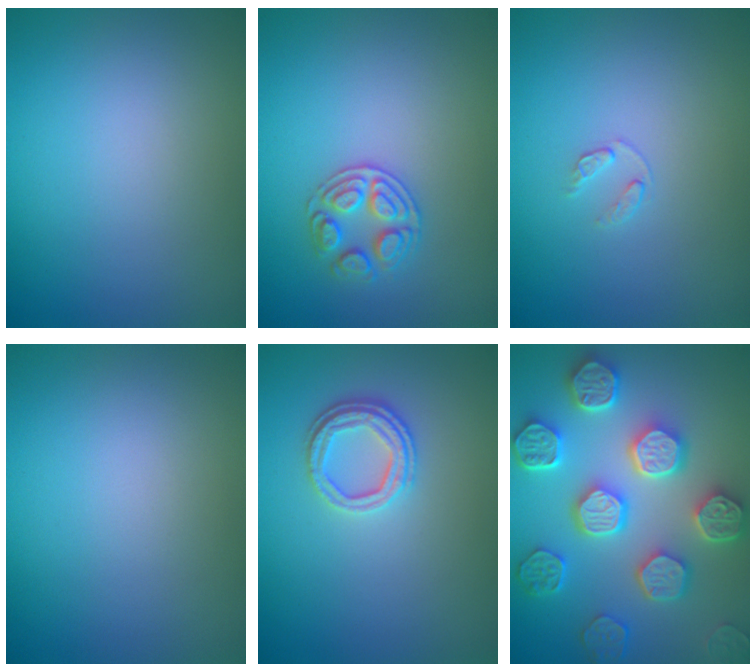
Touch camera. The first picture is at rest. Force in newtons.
{"total": 2.5, "press": 2.4, "slide": 0.6}
{"total": 0.8, "press": 0.5, "slide": 0.6}
{"total": 0.0}
{"total": 2.5, "press": 2.1, "slide": 1.4}
{"total": 8.0, "press": 6.7, "slide": 4.4}